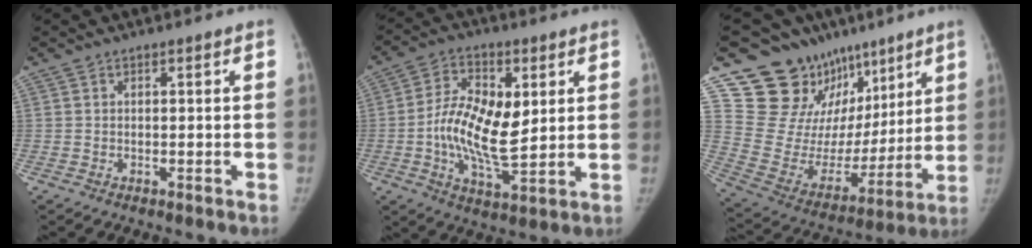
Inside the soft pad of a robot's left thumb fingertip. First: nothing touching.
{"total": 13.5, "force": [1.1, 6.5, 11.8], "torque": [-0.197, -0.007, 0.019]}
{"total": 22.5, "force": [14.5, 15.0, 8.5], "torque": [-0.083, -0.044, 0.245]}